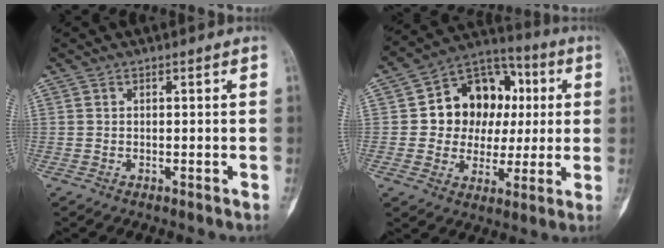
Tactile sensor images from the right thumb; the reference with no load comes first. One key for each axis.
{"total": 16.3, "fx": 2.3, "fy": 13.0, "fz": 9.5, "tx": -0.084, "ty": 0.021, "tz": 0.036}